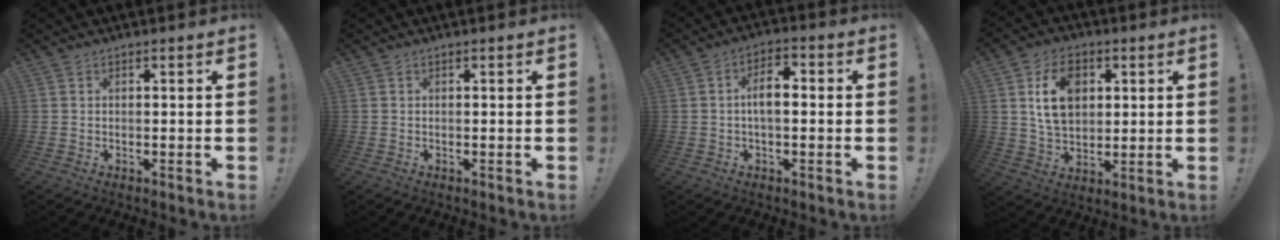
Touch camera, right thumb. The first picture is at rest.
{"total": 0.0}
{"total": 7.1, "force": [0.2, 3.5, 6.2], "torque": [-0.088, 0.006, 0.000]}
{"total": 13.0, "force": [4.2, 9.4, 7.9], "torque": [-0.119, 0.000, 0.078]}